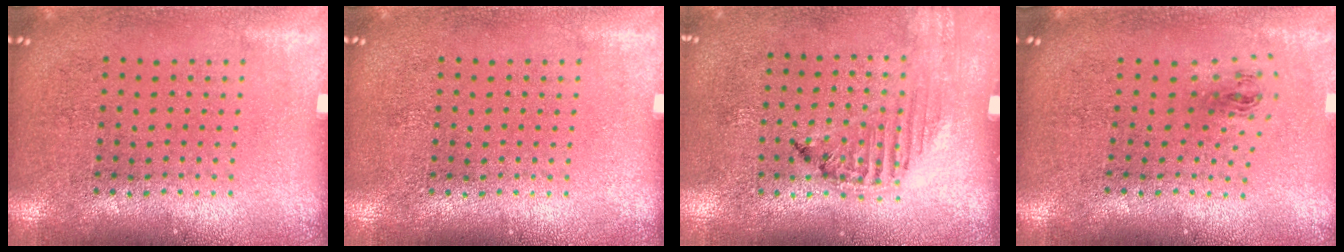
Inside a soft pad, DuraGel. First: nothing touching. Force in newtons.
{"total": 0.0}
{"total": 1.2, "press": 1.1, "slide": 0.2}
{"total": 1.0, "press": 0.4, "slide": 0.9}